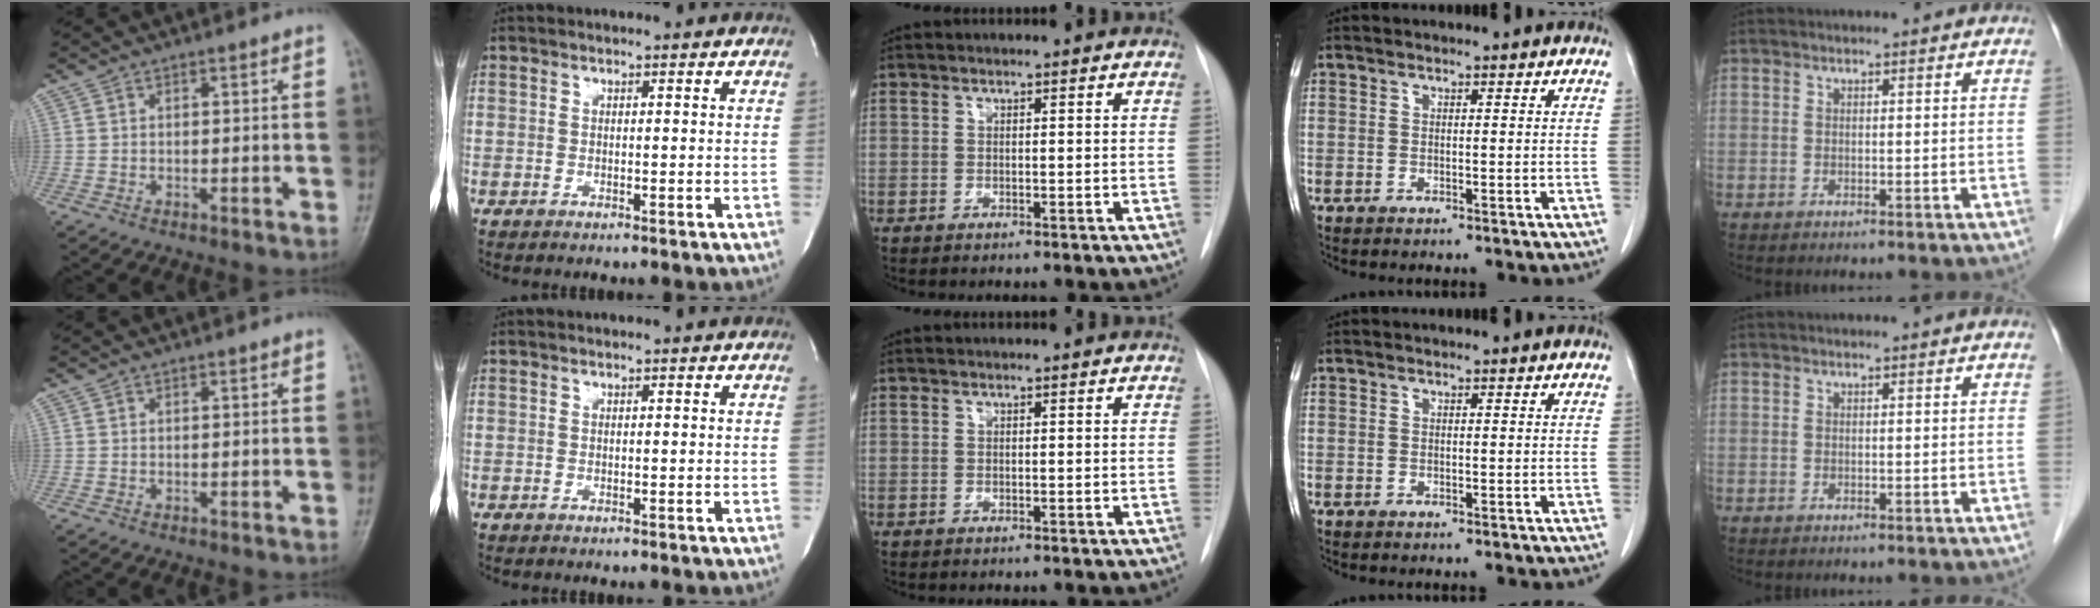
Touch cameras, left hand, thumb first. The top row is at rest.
{}